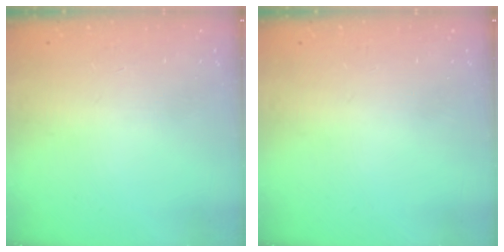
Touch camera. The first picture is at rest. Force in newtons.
{"total": 0.0}